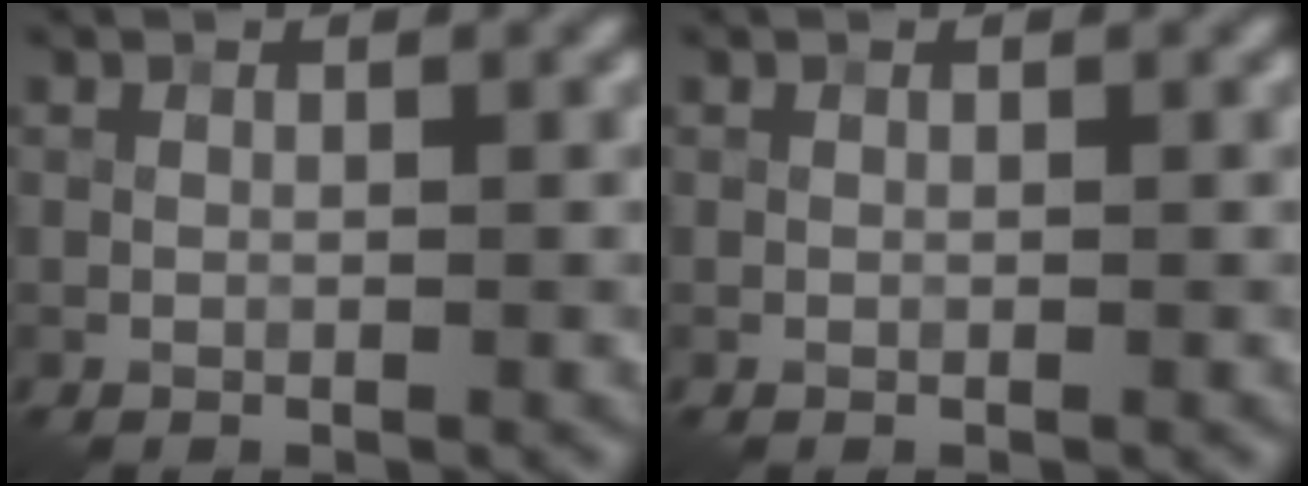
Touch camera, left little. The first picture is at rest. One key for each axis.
{"total": 0.0}